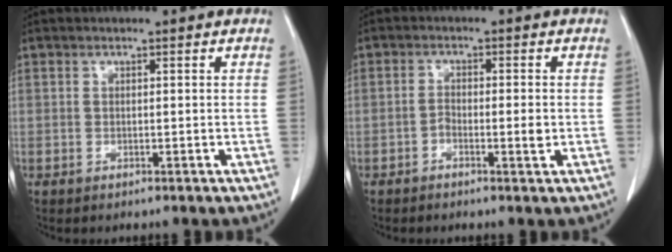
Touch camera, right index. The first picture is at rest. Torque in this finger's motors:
{"motor_torque": [-0.03, -0.02, -0.01, 0.01]}